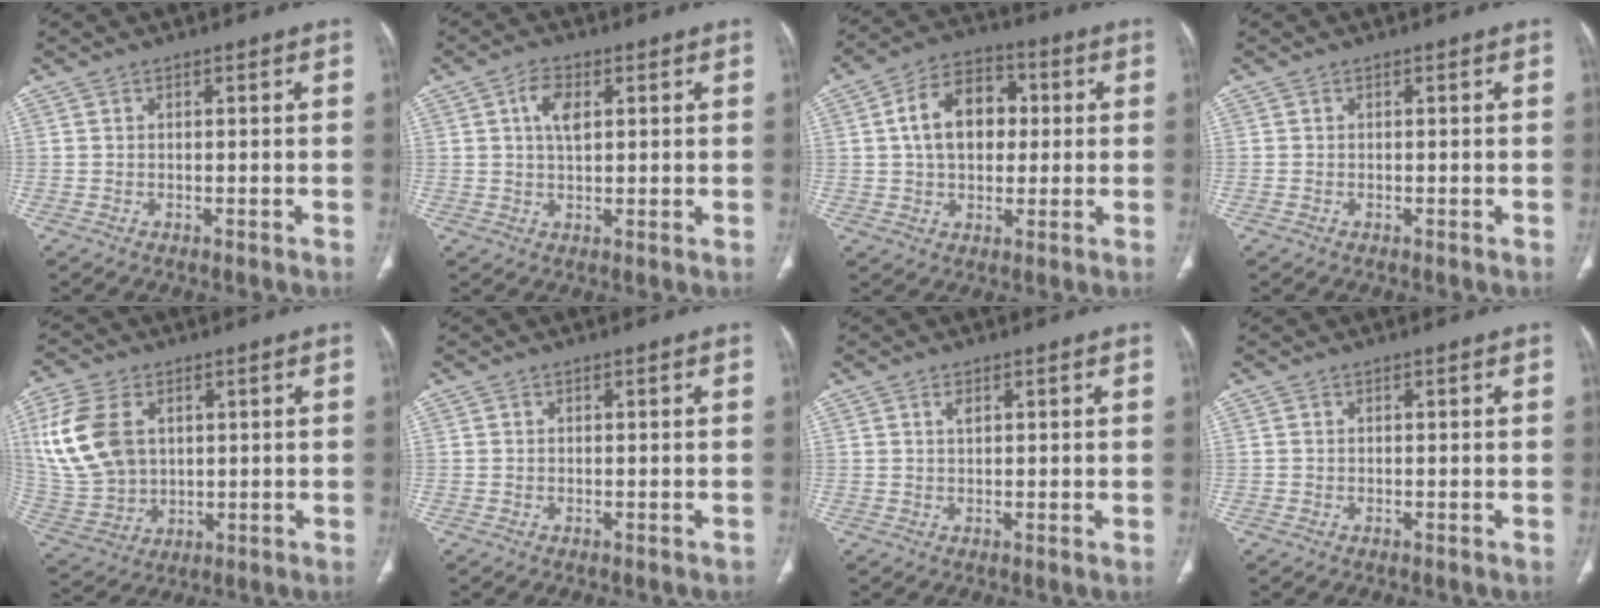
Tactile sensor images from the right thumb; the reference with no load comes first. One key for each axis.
{"total": 5.1, "fx": 1.6, "fy": 2.7, "fz": 4.0, "tx": -0.069, "ty": 0.001, "tz": 0.027}
{"total": 12.9, "fx": 1.9, "fy": 8.9, "fz": 9.2, "tx": -0.125, "ty": 0.017, "tz": 0.025}
{"total": 0.0}
{"total": 16.0, "fx": 4.2, "fy": 11.1, "fz": 10.8, "tx": -0.220, "ty": -0.006, "tz": 0.098}
{"total": 0.5, "fx": -0.3, "fy": 0.4, "fz": 0.1, "tx": 0.002, "ty": 0.005, "tz": -0.005}
{"total": 1.7, "fx": 0.7, "fy": 0.8, "fz": 1.3, "tx": -0.019, "ty": -0.003, "tz": 0.011}
{"total": 0.0}